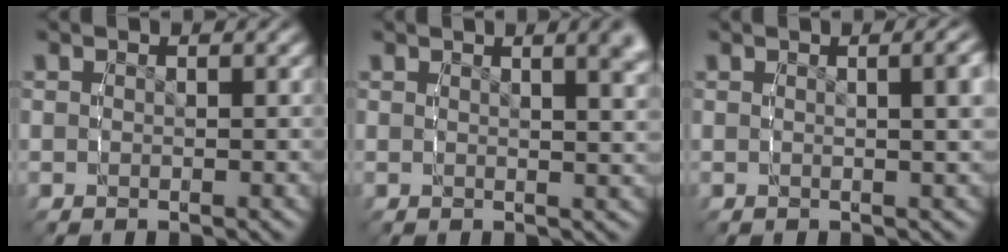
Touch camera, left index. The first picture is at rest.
{"total": 3.4, "force": [1.9, 0.4, 2.8], "torque": [-0.028, 0.003, 0.030]}
{"total": 2.2, "force": [0.7, 0.1, 2.1], "torque": [-0.018, 0.002, 0.011]}